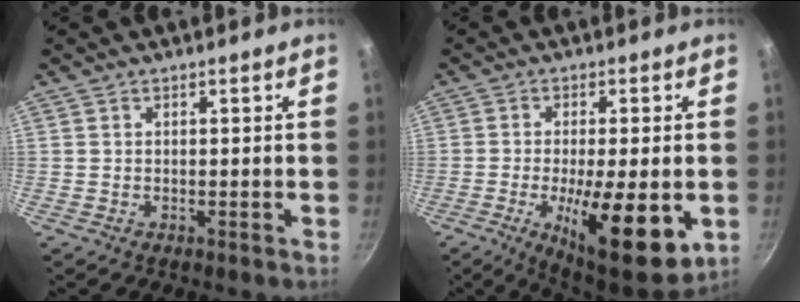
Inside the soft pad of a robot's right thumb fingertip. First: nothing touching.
{"total": 16.6, "force": [-4.3, 5.5, 15.1], "torque": [-0.215, -0.021, -0.047]}